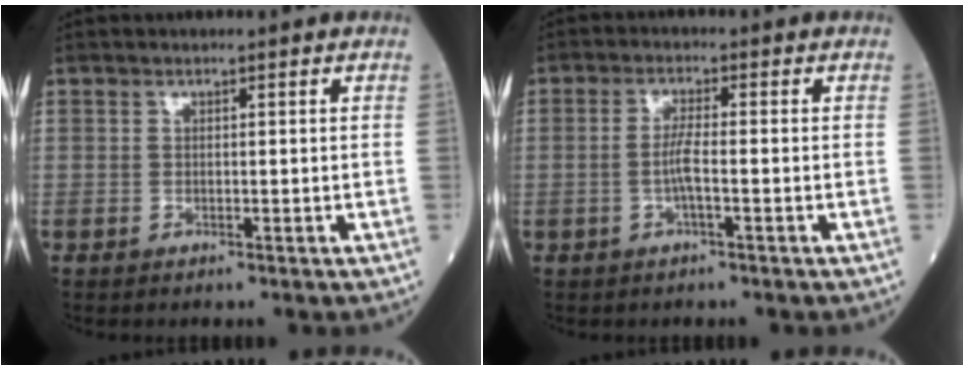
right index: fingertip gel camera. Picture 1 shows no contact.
{"total": 3.1, "force": [-0.8, 0.1, 2.9], "torque": [-0.060, 0.000, -0.019]}